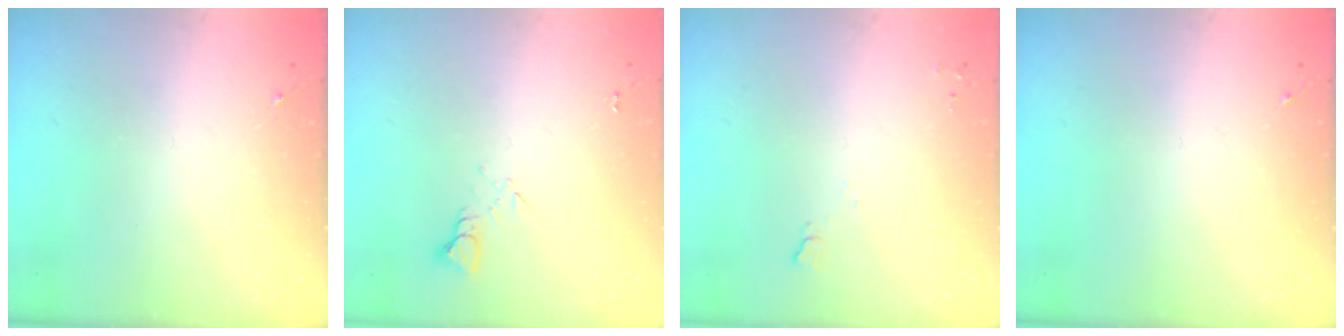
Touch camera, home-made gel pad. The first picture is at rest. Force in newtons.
{"total": 2.7, "press": 2.7, "slide": 0.2}
{"total": 5.1, "press": 5.1, "slide": 0.6}
{"total": 0.0}